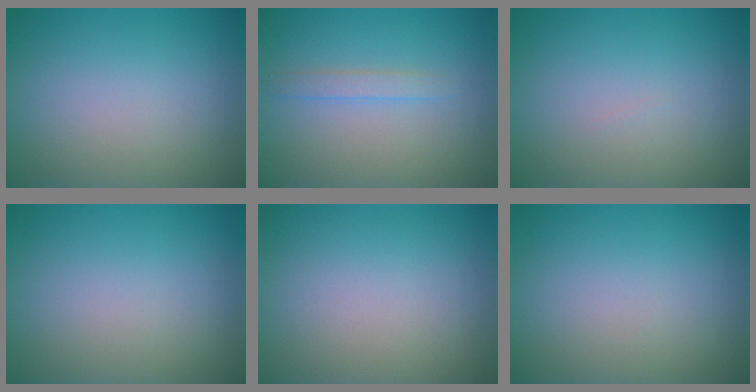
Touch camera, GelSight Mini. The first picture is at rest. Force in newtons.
{"total": 1.2, "press": 1.2, "slide": 0.0}
{"total": 0.0}
{"total": 0.0}
{"total": 0.0}
{"total": 0.0}